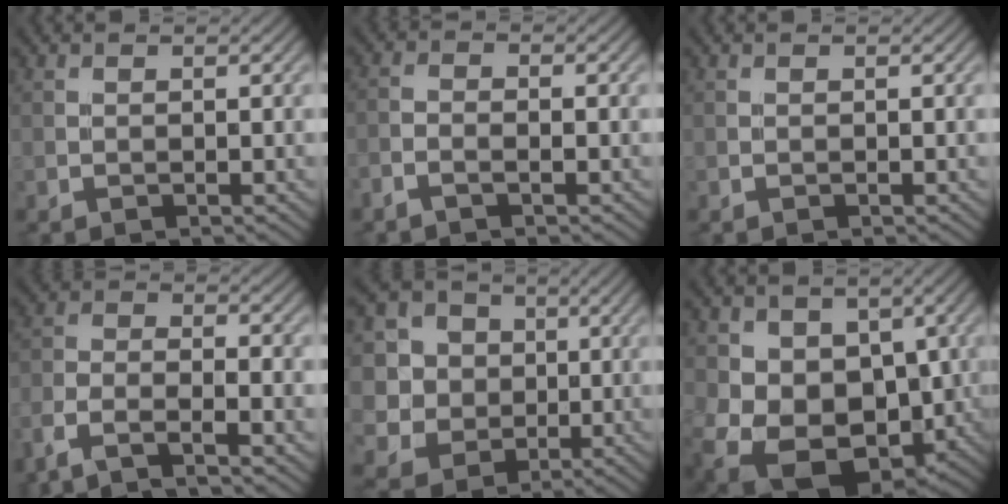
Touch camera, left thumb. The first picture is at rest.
{"total": 1.9, "force": [-1.2, 0.5, 1.4], "torque": [-0.032, 0.001, -0.030]}
{"total": 0.0}
{"total": 6.7, "force": [-4.6, 1.7, 4.6], "torque": [-0.100, -0.005, -0.100]}
{"total": 9.3, "force": [1.3, 8.4, 3.6], "torque": [-0.122, 0.002, -0.002]}
{"total": 14.9, "force": [-2.1, 11.6, 9.1], "torque": [-0.170, -0.038, -0.029]}